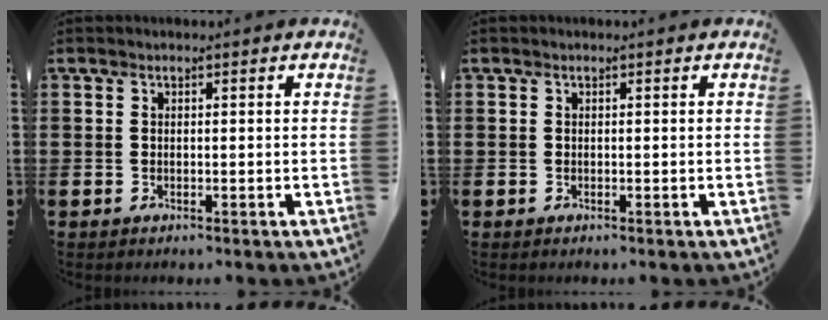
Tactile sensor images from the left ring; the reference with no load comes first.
{"total": 0.0}